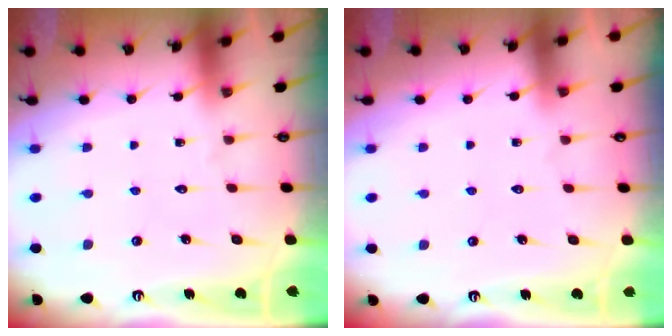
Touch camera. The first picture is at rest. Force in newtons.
{"total": 1.6, "press": 1.5, "slide": 0.3}